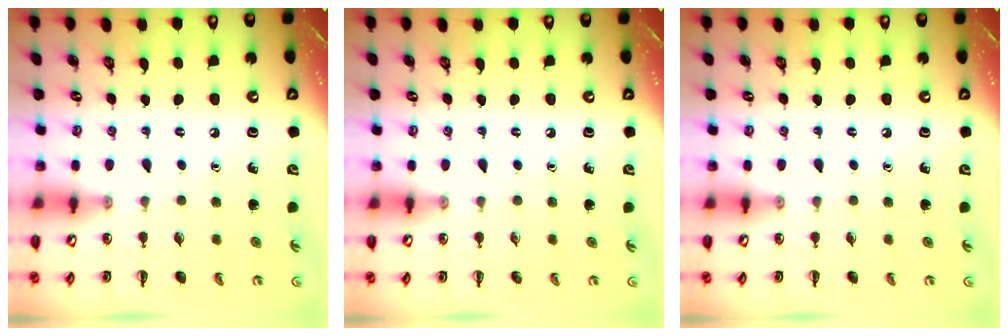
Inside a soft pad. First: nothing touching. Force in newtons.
{"total": 0.0}
{"total": 0.0}